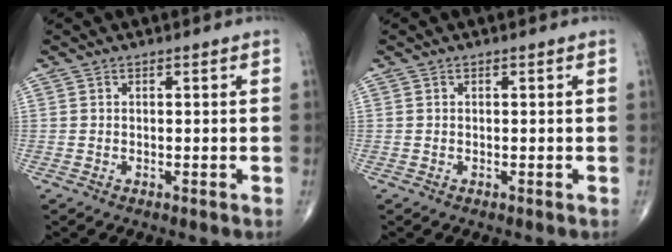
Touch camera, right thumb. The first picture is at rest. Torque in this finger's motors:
{"motor_torque": [-0.05, 0.06, -0.02, -0.02, 0.01]}